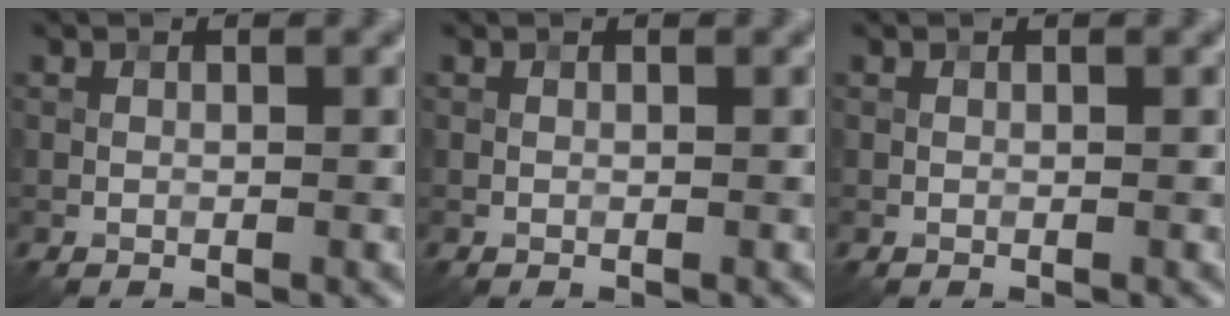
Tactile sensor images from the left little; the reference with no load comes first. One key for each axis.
{"total": 0.0}
{"total": 0.0}